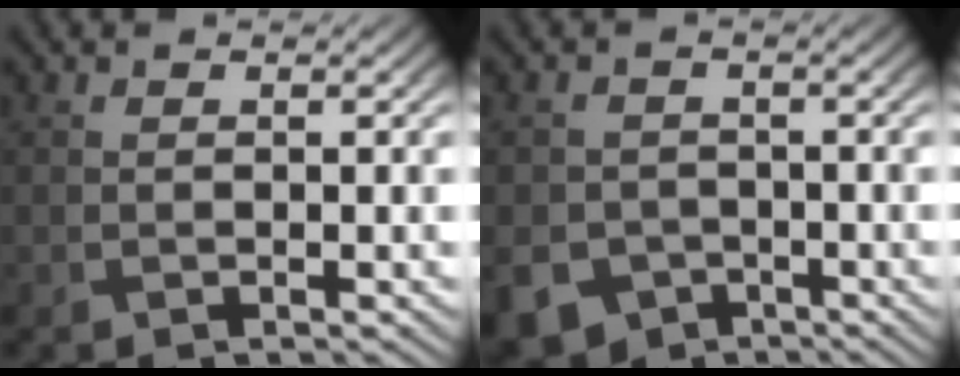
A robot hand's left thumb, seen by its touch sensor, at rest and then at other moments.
{"total": 8.2, "force": [-4.3, 6.5, 2.5], "torque": [-0.055, -0.039, -0.084]}